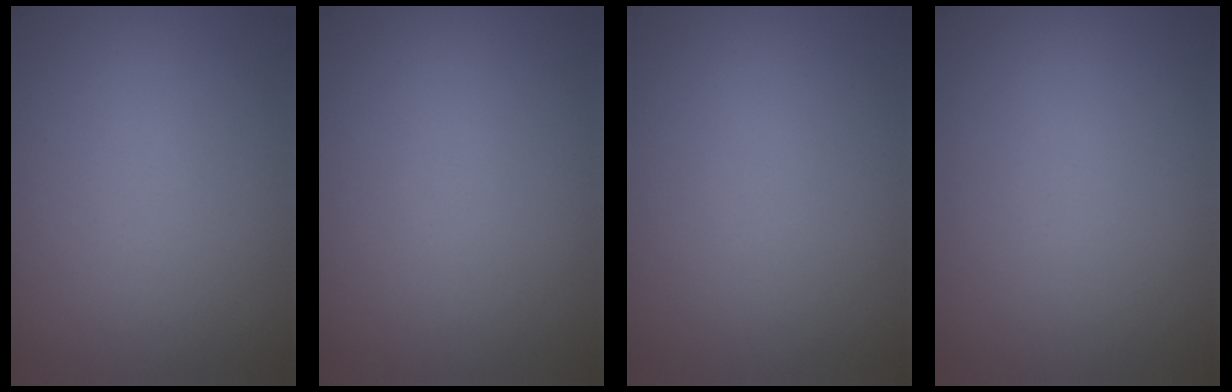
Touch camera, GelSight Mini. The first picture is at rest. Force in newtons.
{"total": 0.0}
{"total": 0.0}
{"total": 0.0}